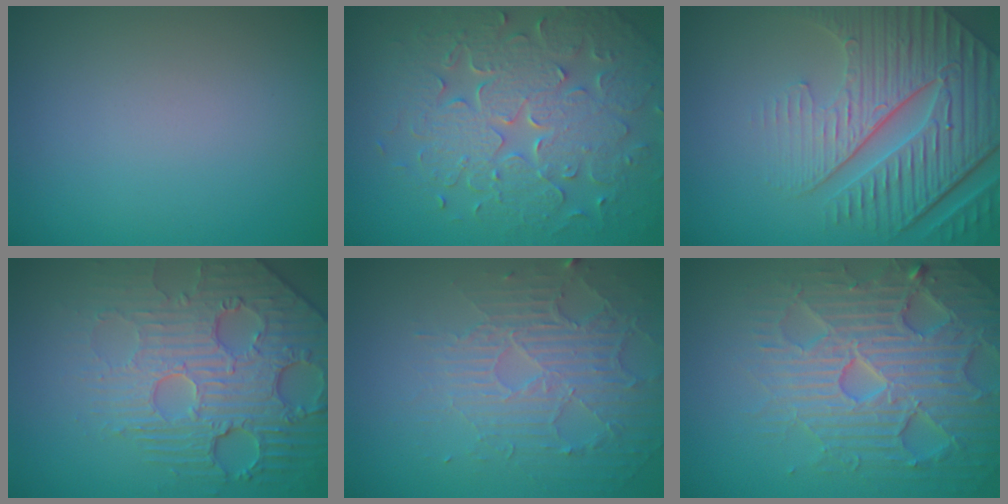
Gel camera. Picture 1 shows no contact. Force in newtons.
{"total": 7.9, "press": 5.7, "slide": 5.5}
{"total": 8.8, "press": 6.2, "slide": 6.3}
{"total": 6.2, "press": 5.3, "slide": 3.4}
{"total": 4.7, "press": 3.3, "slide": 3.3}
{"total": 7.4, "press": 7.2, "slide": 1.4}